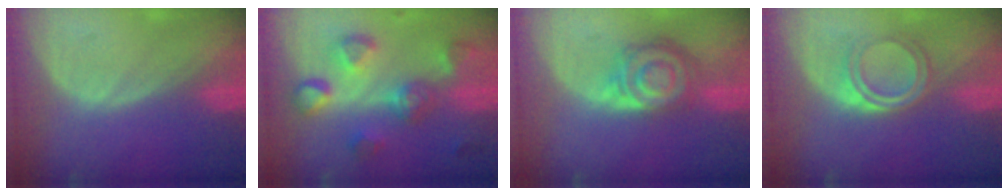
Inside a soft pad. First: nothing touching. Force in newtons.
{"total": 8.4, "press": 8.4, "slide": 0.7}
{"total": 8.1, "press": 7.1, "slide": 3.8}
{"total": 4.2, "press": 4.0, "slide": 1.1}